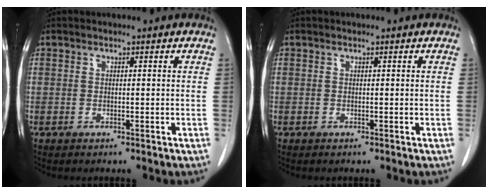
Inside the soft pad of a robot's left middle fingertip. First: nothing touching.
{"total": 0.0}